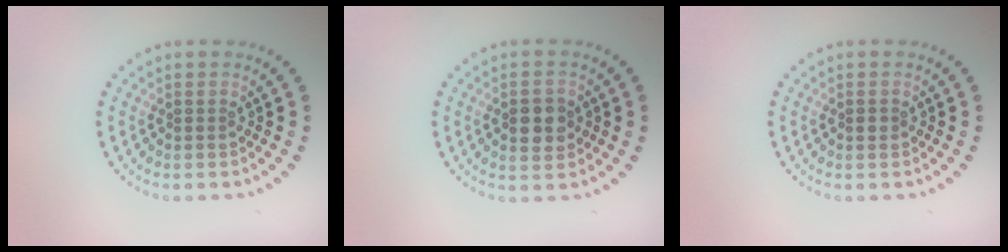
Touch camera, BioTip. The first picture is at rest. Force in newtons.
{"total": 2.8, "press": 2.8, "slide": 0.1}
{"total": 0.7, "press": 0.7, "slide": 0.1}